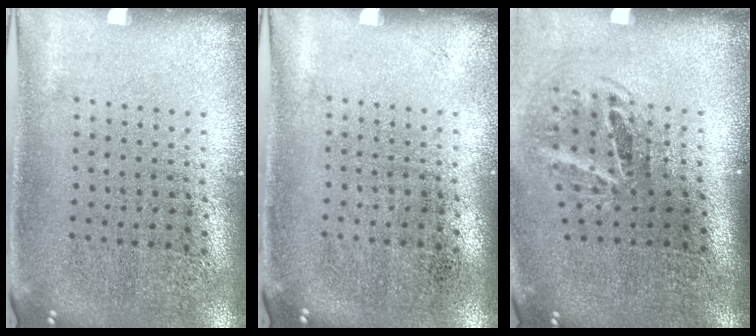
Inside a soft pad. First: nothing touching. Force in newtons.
{"total": 0.0}
{"total": 1.9, "press": 1.3, "slide": 1.4}